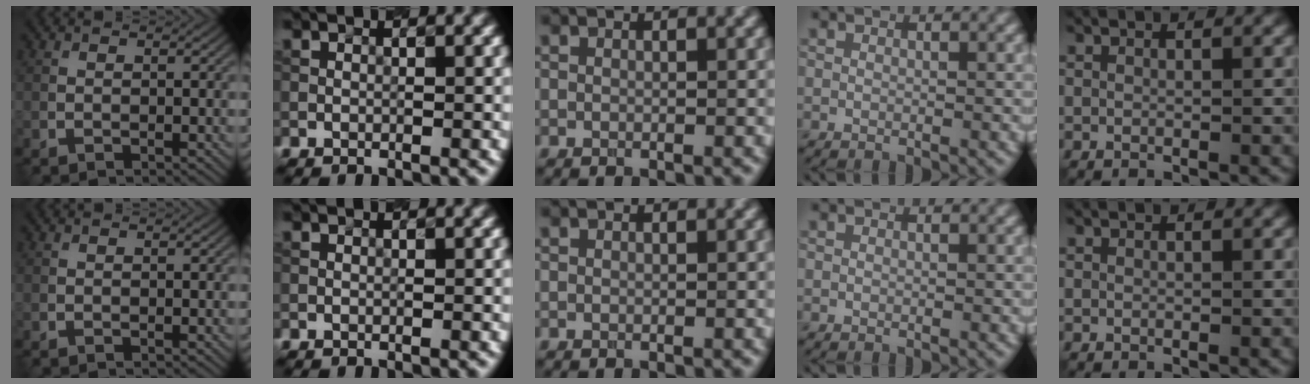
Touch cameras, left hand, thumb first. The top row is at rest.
{}